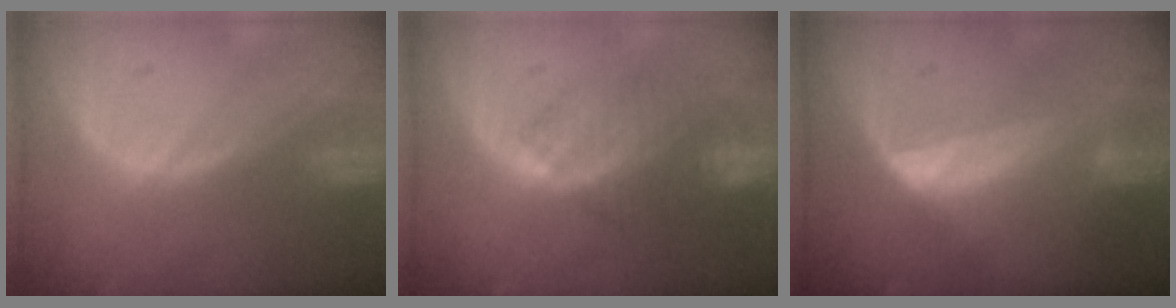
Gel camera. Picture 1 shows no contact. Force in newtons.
{"total": 8.4, "press": 7.2, "slide": 4.3}
{"total": 6.4, "press": 5.9, "slide": 2.5}